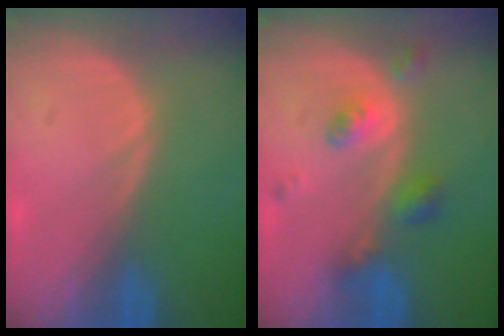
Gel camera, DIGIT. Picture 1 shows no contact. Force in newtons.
{"total": 5.3, "press": 4.5, "slide": 2.6}